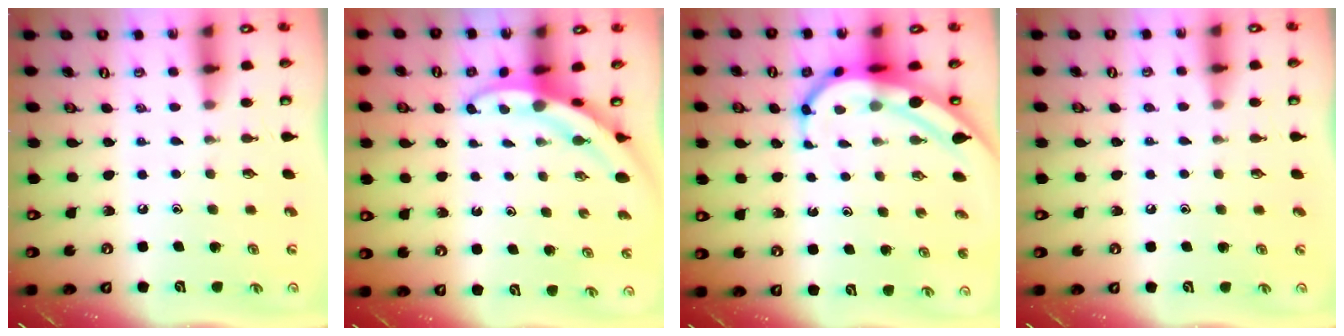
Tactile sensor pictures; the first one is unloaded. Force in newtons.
{"total": 3.2, "press": 3.2, "slide": 0.3}
{"total": 6.8, "press": 6.8, "slide": 0.8}
{"total": 2.9, "press": 2.8, "slide": 0.4}